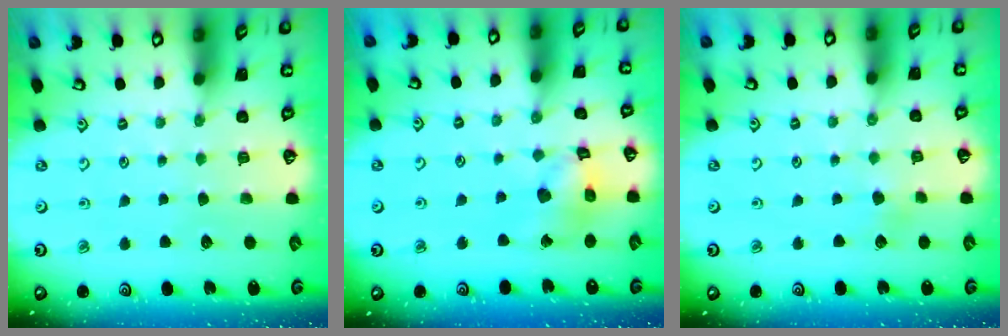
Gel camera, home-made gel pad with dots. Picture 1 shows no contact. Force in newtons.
{"total": 12.3, "press": 12.2, "slide": 1.5}
{"total": 2.5, "press": 2.5, "slide": 0.2}